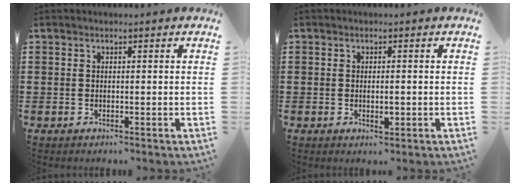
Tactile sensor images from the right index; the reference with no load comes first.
{"total": 1.9, "force": [-0.4, 0.7, 1.8], "torque": [-0.032, 0.000, -0.007]}